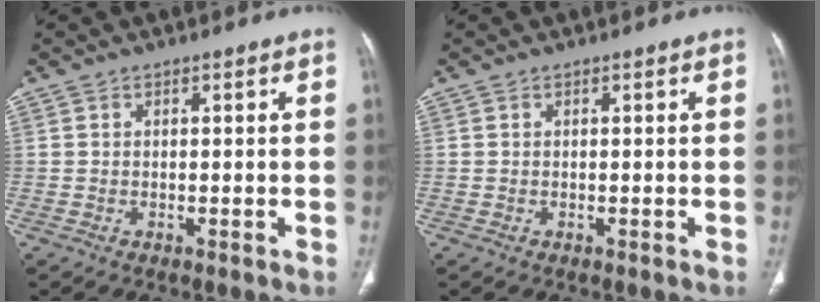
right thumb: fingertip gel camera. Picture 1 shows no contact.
{"total": 0.0}